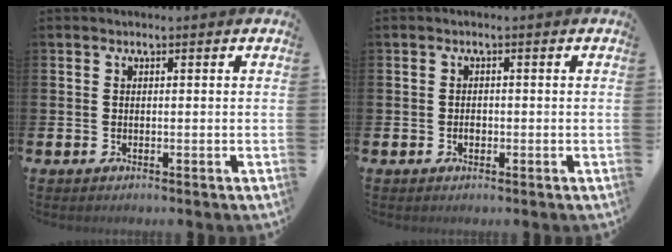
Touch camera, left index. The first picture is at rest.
{"total": 1.1, "force": [-0.4, 0.8, 0.6], "torque": [-0.012, 0.004, -0.008]}